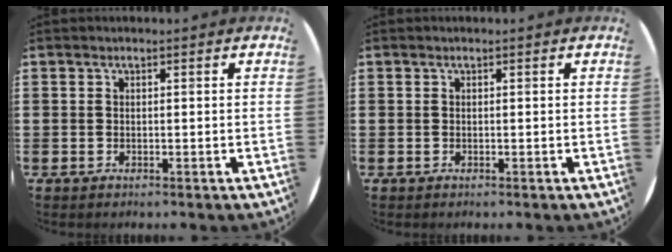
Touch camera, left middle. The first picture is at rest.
{"total": 0.0}